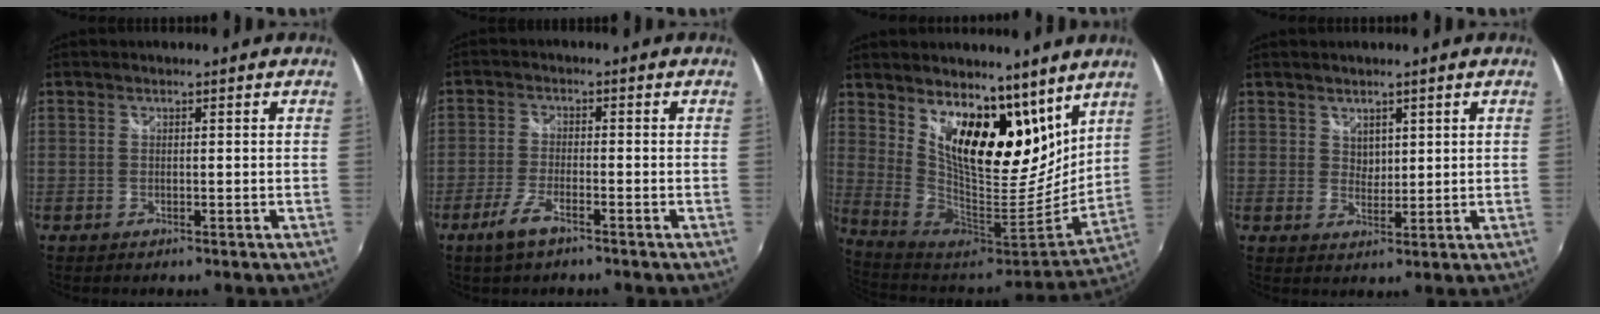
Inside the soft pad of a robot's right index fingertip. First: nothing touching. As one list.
[{"total": 5.2, "force": [-3.5, 1.4, 3.5], "torque": [-0.088, -0.008, -0.070]}, {"total": 19.8, "force": [11.7, 8.6, 13.4], "torque": [-0.223, -0.008, 0.214]}, {"total": 2.4, "force": [1.6, 1.7, 0.5], "torque": [-0.002, 0.000, 0.031]}]